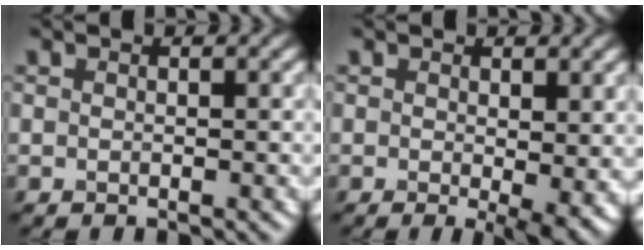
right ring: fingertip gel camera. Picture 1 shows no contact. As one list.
[{"total": 3.4, "force": [-0.3, 0.9, 3.3], "torque": [-0.041, -0.012, -0.003]}]